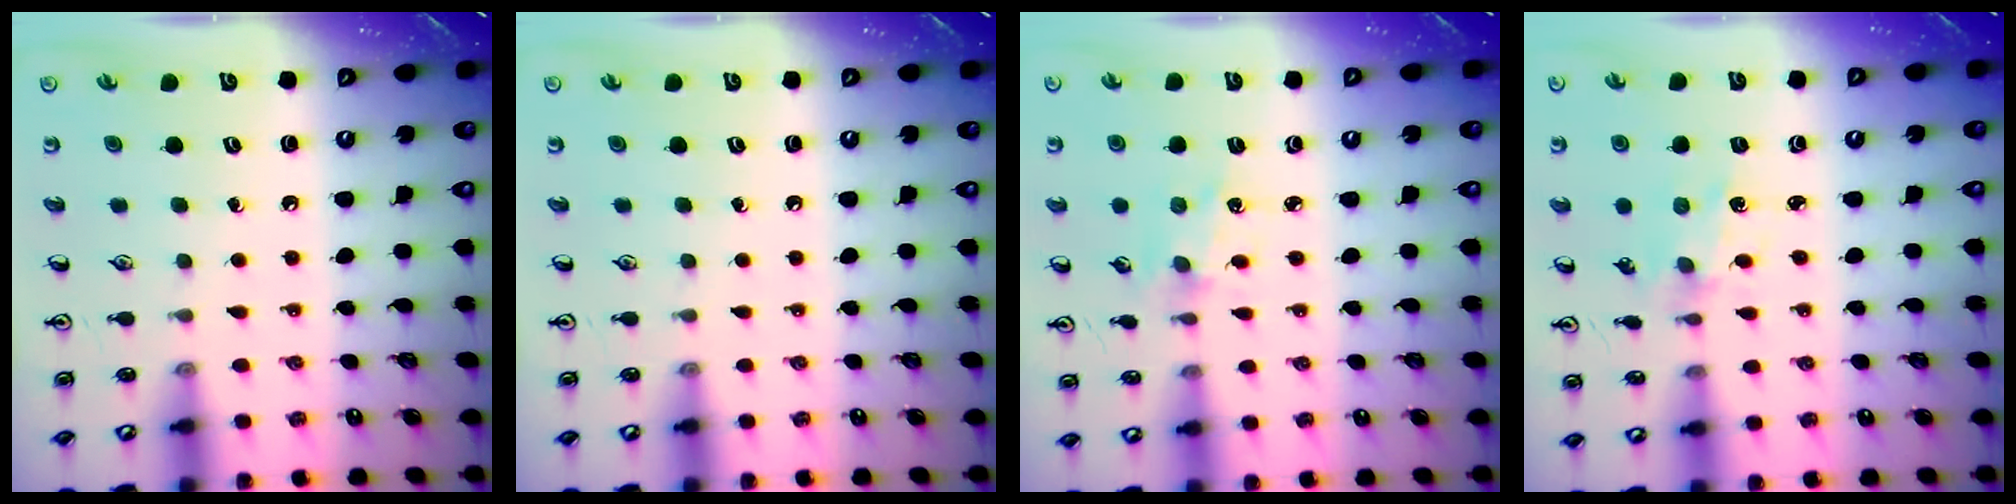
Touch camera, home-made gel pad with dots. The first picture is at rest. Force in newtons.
{"total": 0.0}
{"total": 1.1, "press": 1.1, "slide": 0.1}
{"total": 1.5, "press": 1.5, "slide": 0.1}